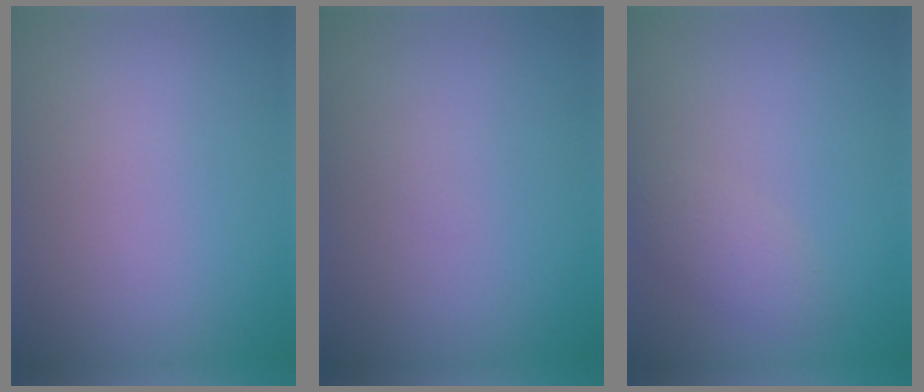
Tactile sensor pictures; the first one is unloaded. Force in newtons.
{"total": 0.0}
{"total": 1.8, "press": 1.8, "slide": 0.1}